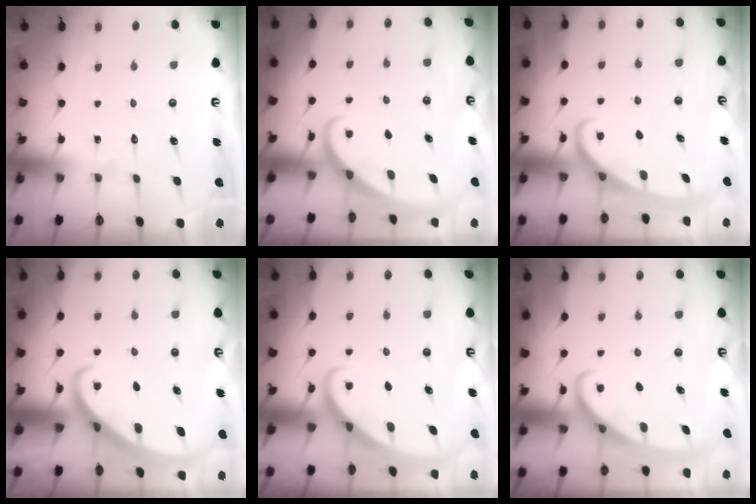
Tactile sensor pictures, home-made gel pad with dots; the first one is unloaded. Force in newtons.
{"total": 2.2, "press": 2.2, "slide": 0.1}
{"total": 2.9, "press": 2.9, "slide": 0.3}
{"total": 2.7, "press": 2.7, "slide": 0.3}
{"total": 2.6, "press": 2.6, "slide": 0.3}
{"total": 2.8, "press": 2.8, "slide": 0.4}